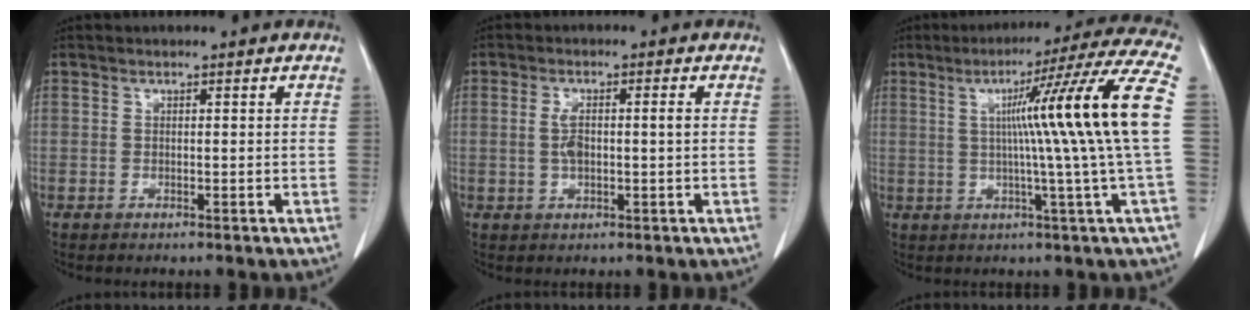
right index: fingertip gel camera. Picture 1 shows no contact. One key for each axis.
{"total": 4.1, "fx": 0.1, "fy": 1.1, "fz": 4.0, "tx": -0.085, "ty": 0.007, "tz": 0.002}
{"total": 16.8, "fx": 1.8, "fy": -2.8, "fz": 16.5, "tx": -0.220, "ty": 0.014, "tz": 0.015}